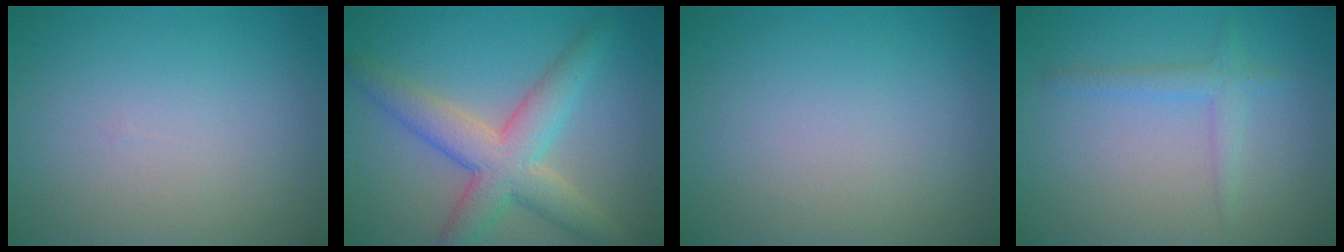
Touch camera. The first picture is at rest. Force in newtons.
{"total": 6.1, "press": 6.1, "slide": 0.2}
{"total": 0.0}
{"total": 1.7, "press": 1.7, "slide": 0.0}